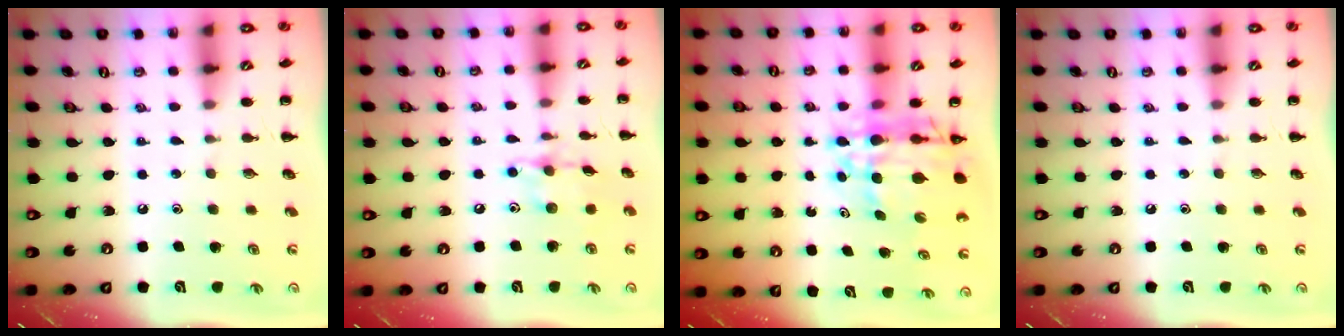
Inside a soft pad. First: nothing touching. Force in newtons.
{"total": 9.6, "press": 9.6, "slide": 0.4}
{"total": 12.6, "press": 12.1, "slide": 3.7}
{"total": 0.0}